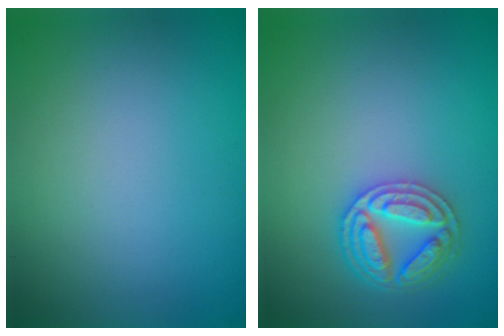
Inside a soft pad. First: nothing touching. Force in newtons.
{"total": 4.0, "press": 3.8, "slide": 1.3}